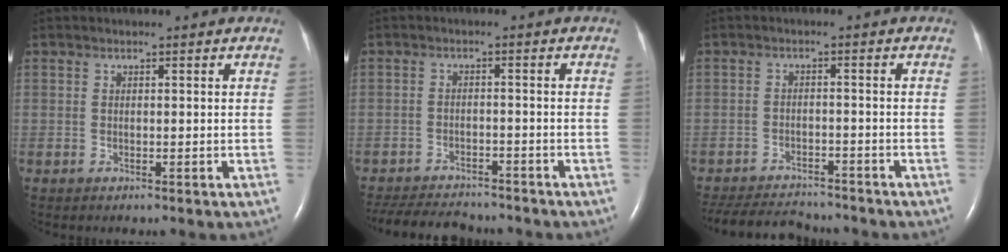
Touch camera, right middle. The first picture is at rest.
{"total": 11.2, "force": [-10.3, 2.6, 3.7], "torque": [-0.073, -0.008, -0.147]}
{"total": 10.7, "force": [-10.0, 2.3, 2.9], "torque": [-0.060, -0.005, -0.147]}